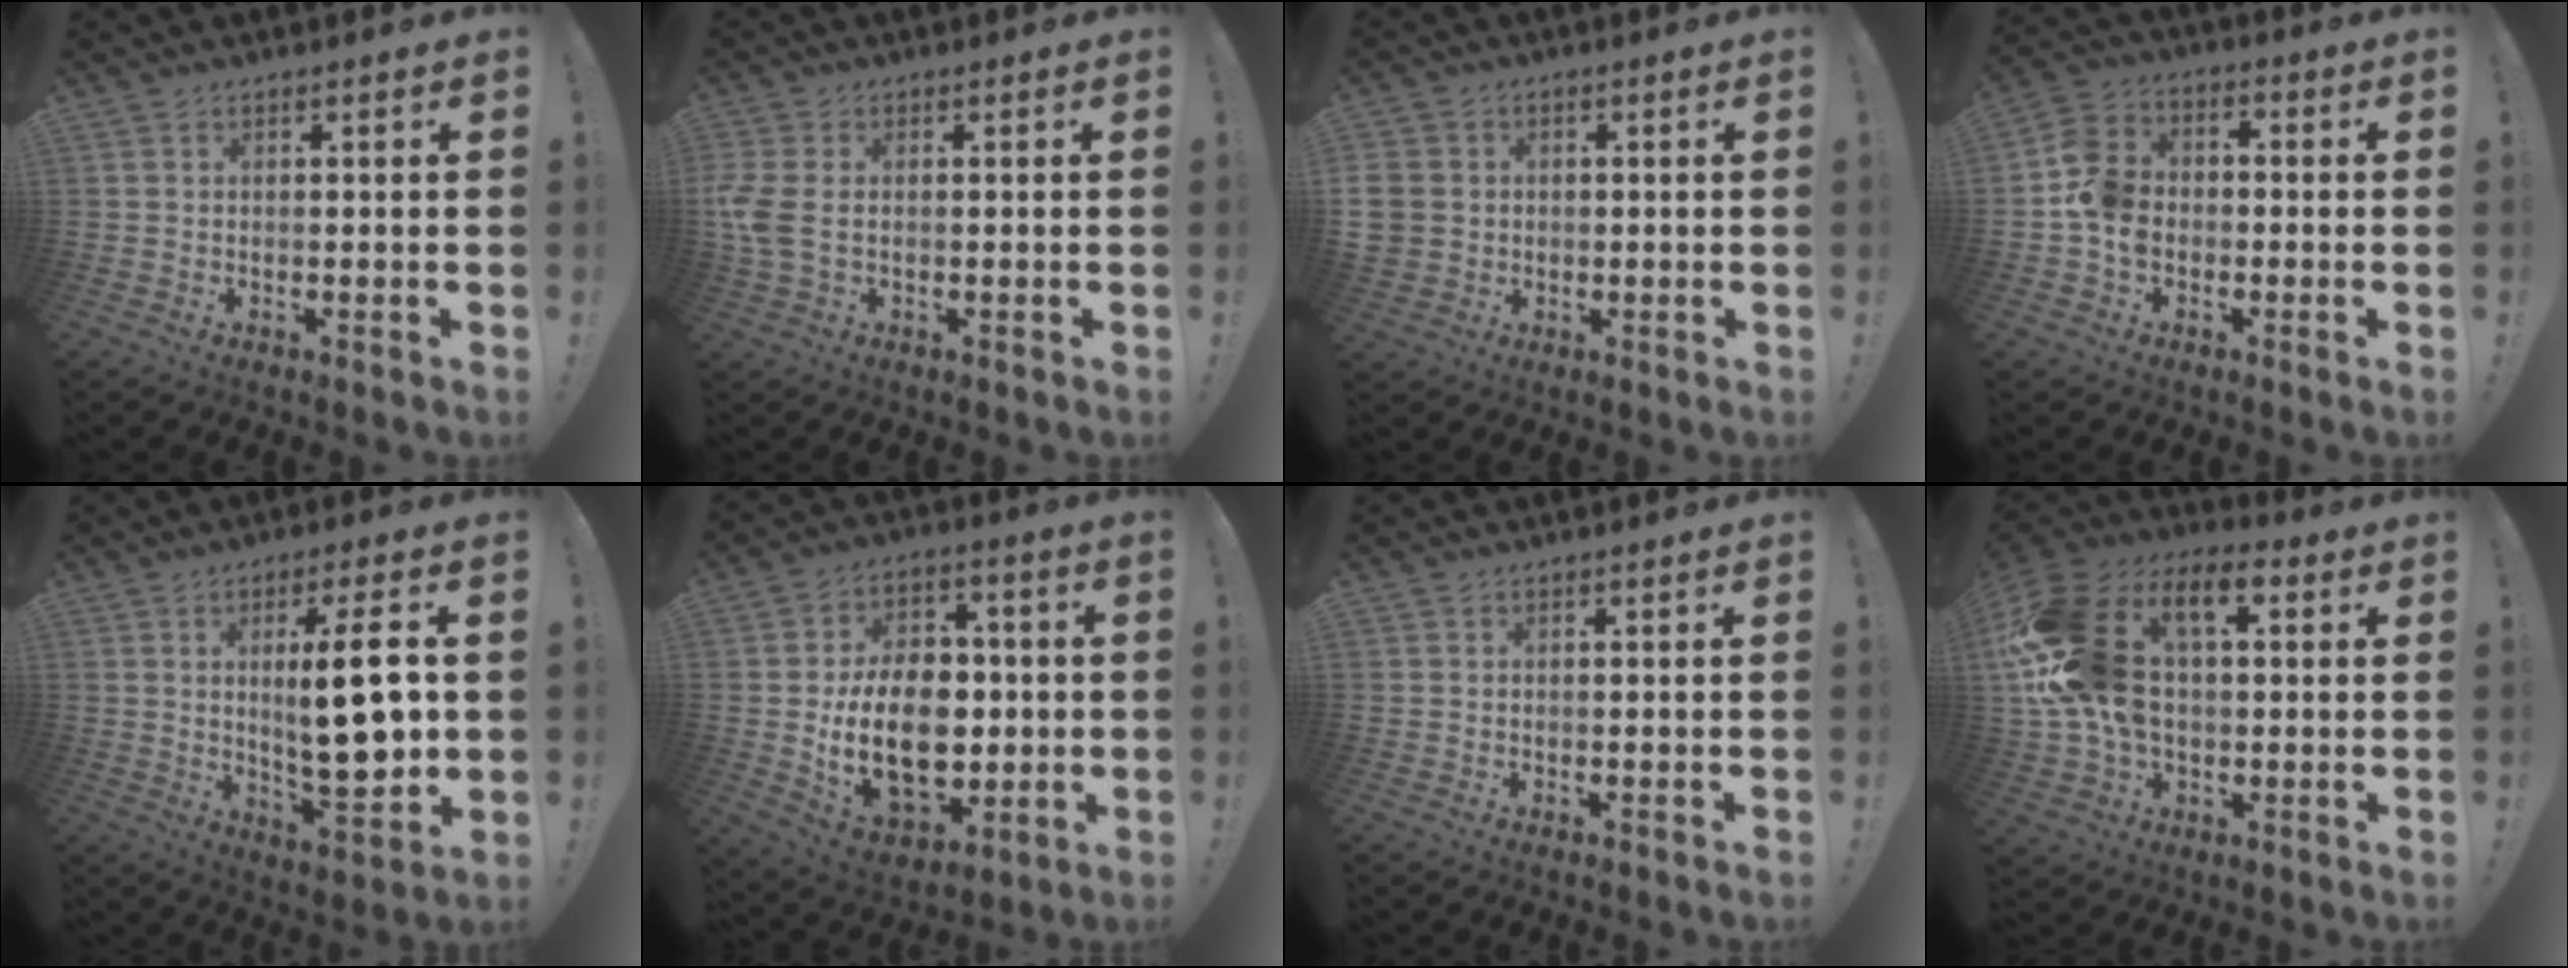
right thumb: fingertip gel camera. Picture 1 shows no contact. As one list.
[{"total": 5.6, "force": [-0.2, 3.3, 4.4], "torque": [-0.111, -0.004, -0.005]}, {"total": 5.9, "force": [0.0, 5.4, 2.5], "torque": [-0.054, 0.004, 0.001]}, {"total": 10.7, "force": [-3.9, 8.2, 5.6], "torque": [-0.098, 0.036, -0.069]}, {"total": 15.5, "force": [1.9, 3.6, 14.9], "torque": [-0.235, -0.020, 0.017]}, {"total": 20.5, "force": [-1.3, 13.9, 15.0], "torque": [-0.266, -0.003, -0.014]}, {"total": 0.0}, {"total": 24.0, "force": [5.7, 15.1, 17.8], "torque": [-0.343, -0.008, 0.106]}]